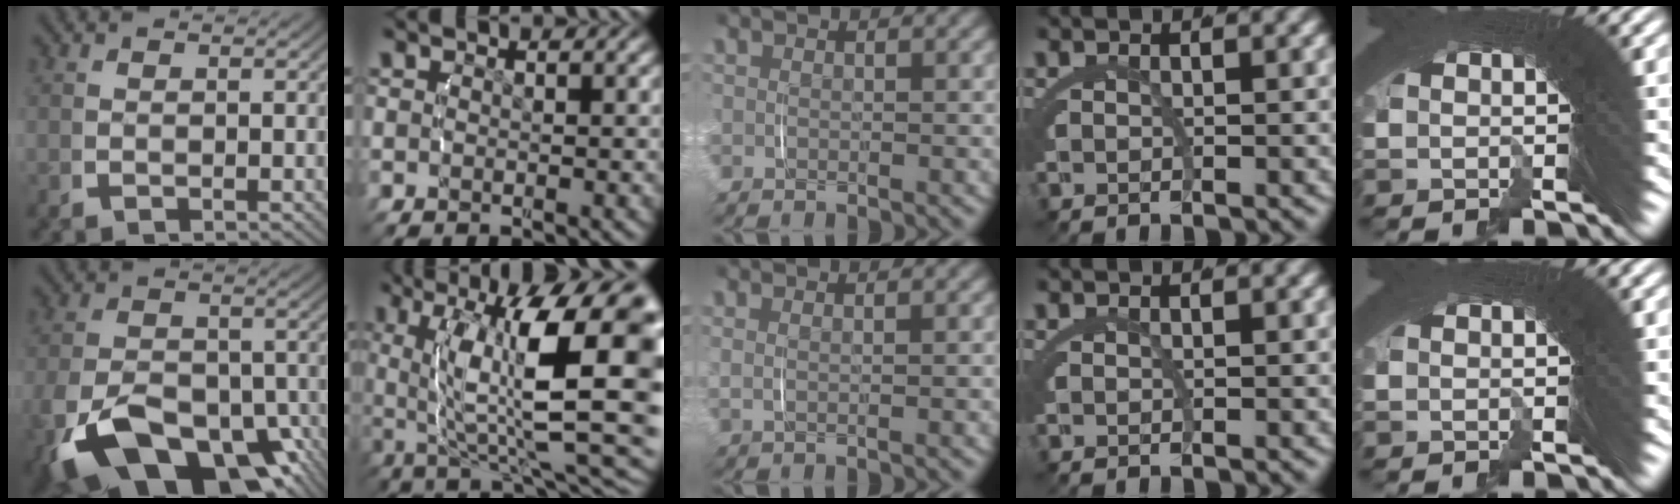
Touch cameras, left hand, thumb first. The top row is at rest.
{"thumb": {"total": 14.2, "force": [-6.4, 8.3, 9.5], "torque": [-0.179, -0.060, -0.083]}, "index": {"total": 13.9, "force": [-1.5, 5.8, 12.6], "torque": [-0.169, -0.021, -0.006]}, "middle": {"total": 1.2, "force": [0.6, 0.2, 1.0], "torque": [-0.024, 0.000, 0.013]}}